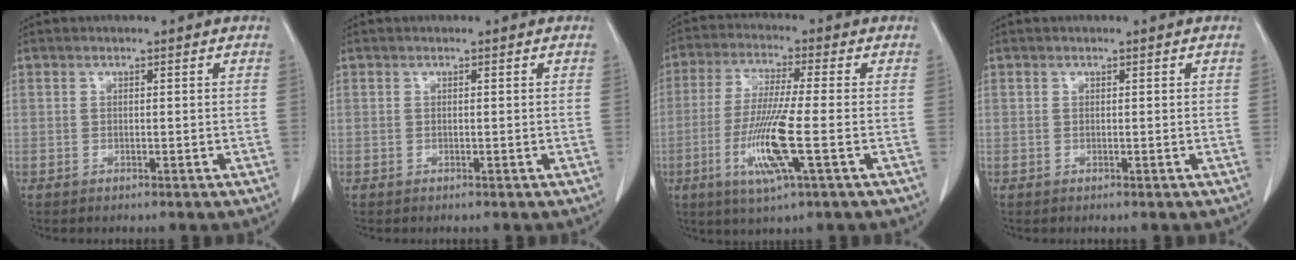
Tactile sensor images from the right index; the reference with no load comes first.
{"total": 0.0}
{"total": 10.7, "force": [-3.1, 0.0, 10.2], "torque": [-0.213, -0.019, -0.064]}
{"total": 0.0}